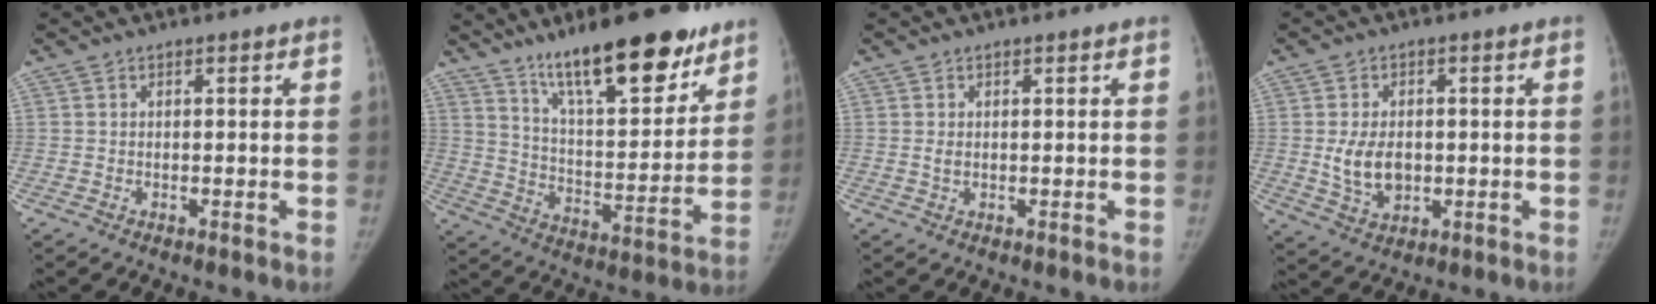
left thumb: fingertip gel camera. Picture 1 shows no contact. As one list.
[{"total": 21.4, "force": [14.7, 6.5, 14.2], "torque": [-0.179, -0.076, 0.239]}, {"total": 1.2, "force": [0.2, 0.9, 0.8], "torque": [-0.014, -0.001, 0.004]}, {"total": 7.6, "force": [-0.3, 5.2, 5.5], "torque": [-0.085, -0.007, 0.004]}]